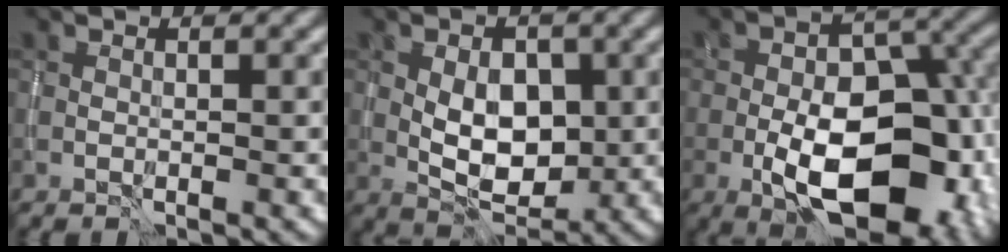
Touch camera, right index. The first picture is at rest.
{"total": 5.4, "force": [-0.1, 3.4, 4.2], "torque": [-0.069, -0.001, -0.003]}
{"total": 13.2, "force": [-4.5, 6.9, 10.3], "torque": [-0.149, -0.010, -0.073]}